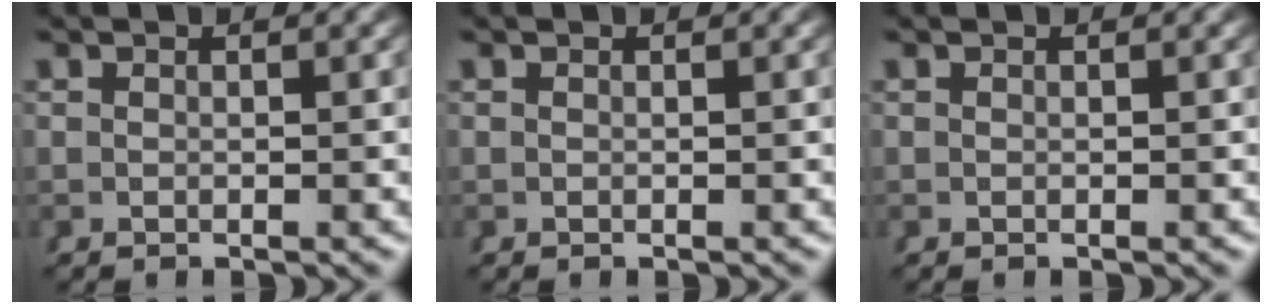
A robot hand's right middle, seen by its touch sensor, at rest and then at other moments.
{"total": 0.0}
{"total": 0.0}